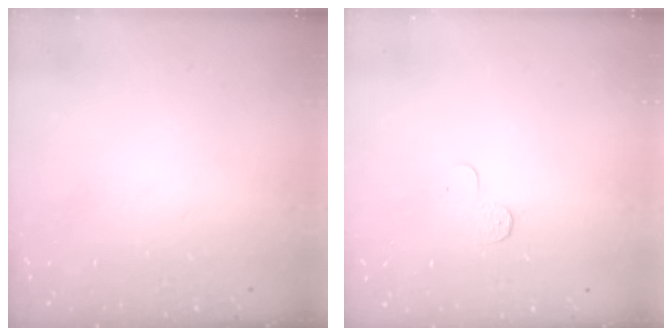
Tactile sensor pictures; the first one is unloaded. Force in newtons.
{"total": 3.9, "press": 3.9, "slide": 0.4}